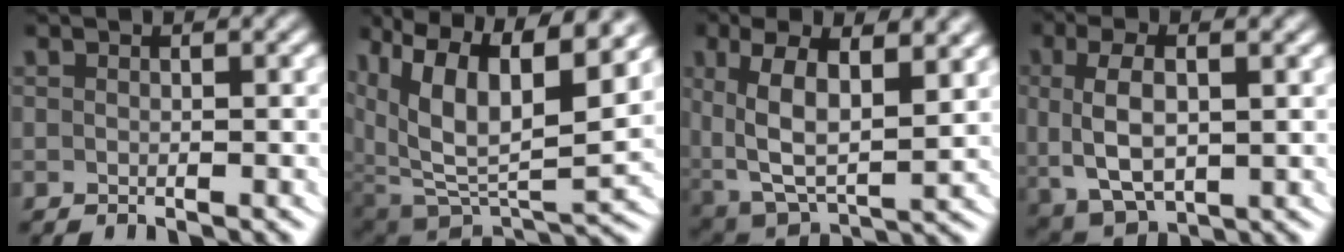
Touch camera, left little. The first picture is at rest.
{"total": 12.1, "force": [1.7, 7.8, 9.1], "torque": [-0.185, -0.037, 0.042]}
{"total": 8.2, "force": [0.8, 5.3, 6.1], "torque": [-0.132, -0.031, 0.034]}
{"total": 7.1, "force": [0.2, 4.7, 5.3], "torque": [-0.130, -0.016, 0.019]}